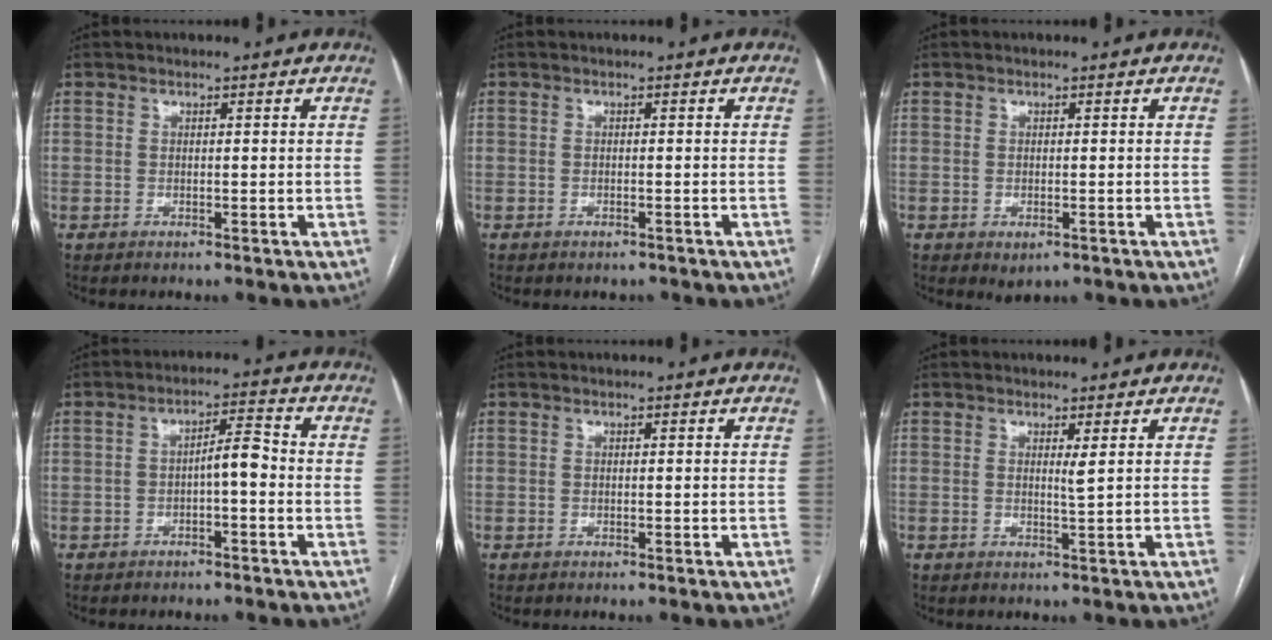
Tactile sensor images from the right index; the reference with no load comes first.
{"total": 1.0, "force": [-0.9, 0.5, 0.3], "torque": [-0.007, -0.001, -0.008]}
{"total": 2.0, "force": [-0.9, 1.2, 1.4], "torque": [-0.017, -0.003, -0.001]}
{"total": 4.2, "force": [-1.1, 1.0, 3.9], "torque": [-0.060, 0.018, -0.014]}
{"total": 0.0}
{"total": 1.1, "force": [0.4, -0.3, 1.0], "torque": [-0.022, -0.005, 0.008]}